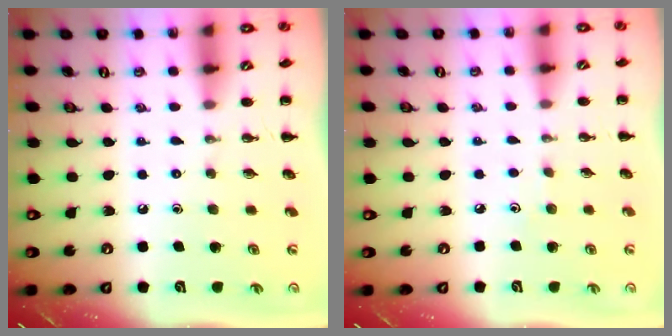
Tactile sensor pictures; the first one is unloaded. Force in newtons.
{"total": 2.6, "press": 2.5, "slide": 0.8}